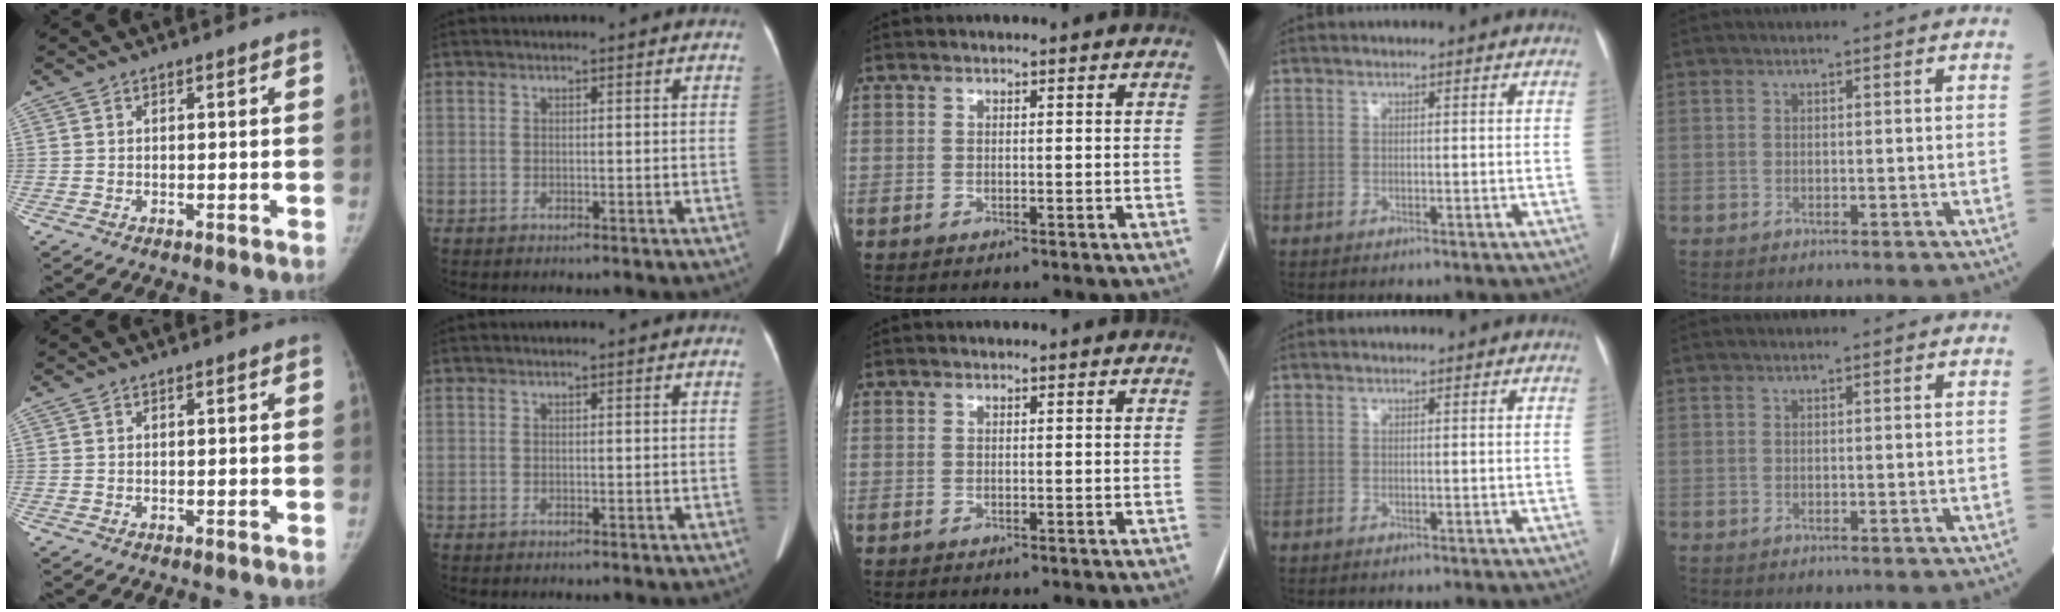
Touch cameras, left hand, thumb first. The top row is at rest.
{}